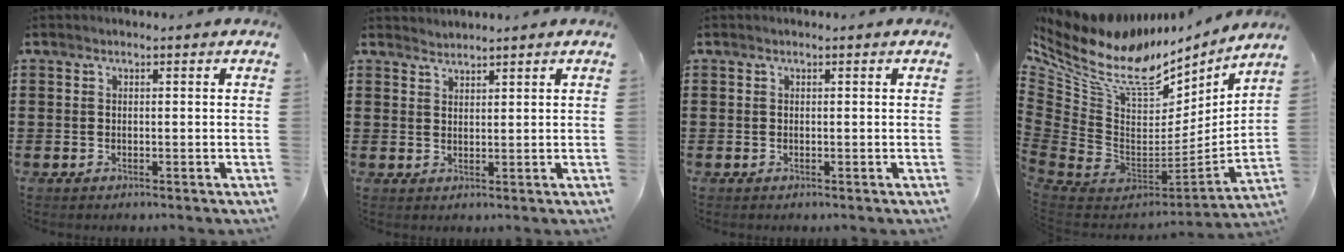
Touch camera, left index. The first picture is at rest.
{"total": 1.4, "force": [1.4, -0.2, -0.4], "torque": [0.003, 0.001, 0.028]}
{"total": 0.0}
{"total": 13.3, "force": [9.0, 6.4, 7.4], "torque": [-0.171, -0.076, 0.154]}